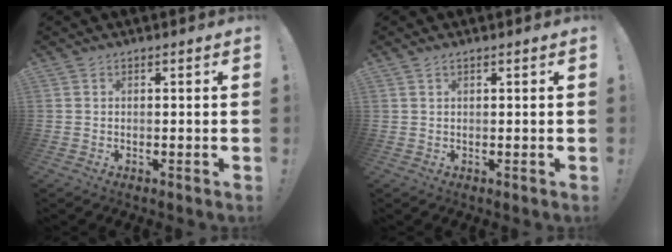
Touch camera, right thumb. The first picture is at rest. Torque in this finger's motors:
{"motor_torque": [-0.29, 0.21, -0.22, -0.05, 0.10]}